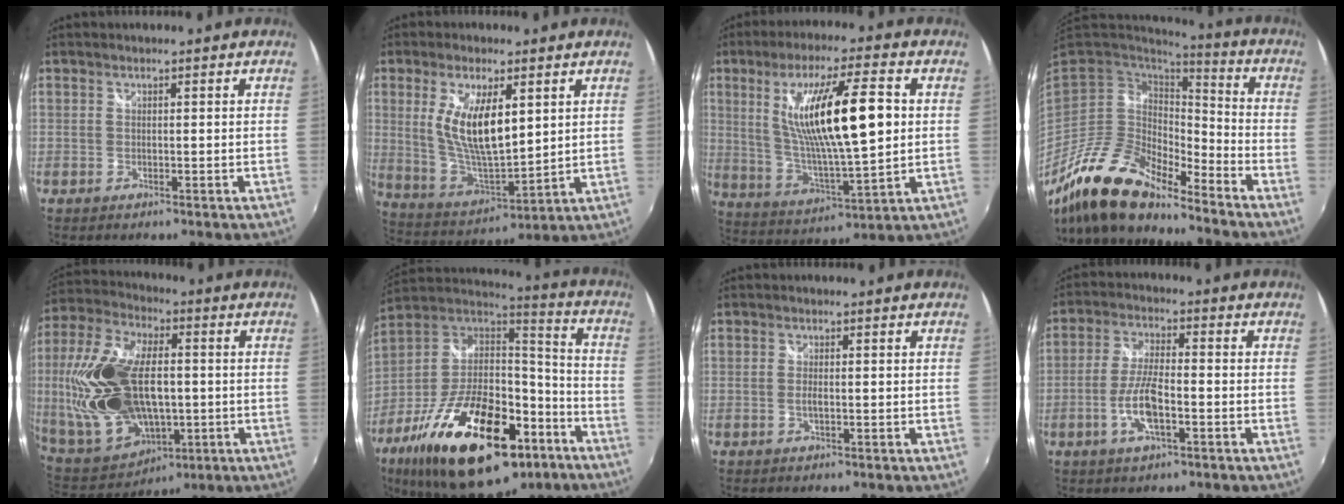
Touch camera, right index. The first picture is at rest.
{"total": 13.6, "force": [3.7, 4.9, 12.1], "torque": [-0.234, -0.009, 0.081]}
{"total": 18.9, "force": [3.5, 3.9, 18.2], "torque": [-0.323, -0.004, 0.077]}
{"total": 17.6, "force": [-13.9, 4.4, 9.8], "torque": [-0.186, -0.030, -0.263]}
{"total": 25.5, "force": [-0.7, 14.8, 20.7], "torque": [-0.449, 0.001, 0.009]}
{"total": 33.1, "force": [-17.2, 15.8, 23.5], "torque": [-0.428, -0.006, -0.262]}
{"total": 1.5, "force": [-0.2, 0.4, 1.4], "torque": [-0.030, -0.003, -0.005]}
{"total": 8.2, "force": [-2.9, 2.3, 7.3], "torque": [-0.152, -0.001, -0.058]}